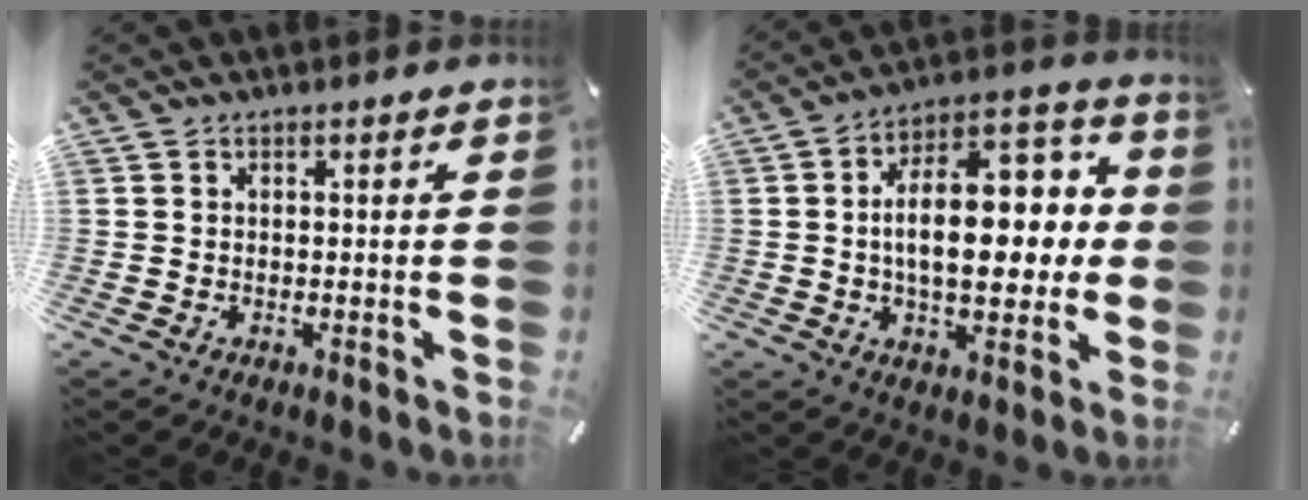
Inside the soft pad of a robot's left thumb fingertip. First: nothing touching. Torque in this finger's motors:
{"motor_torque": [2.15, 2.86, 1.18, -0.72, 0.27]}